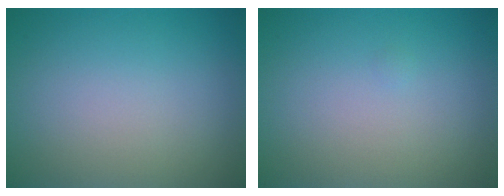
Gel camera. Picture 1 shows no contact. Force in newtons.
{"total": 0.0}